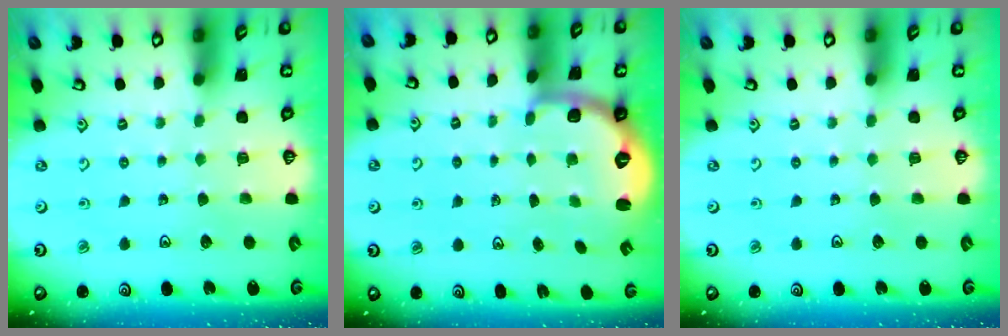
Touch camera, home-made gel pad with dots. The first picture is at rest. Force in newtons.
{"total": 2.6, "press": 1.4, "slide": 2.2}
{"total": 0.0}